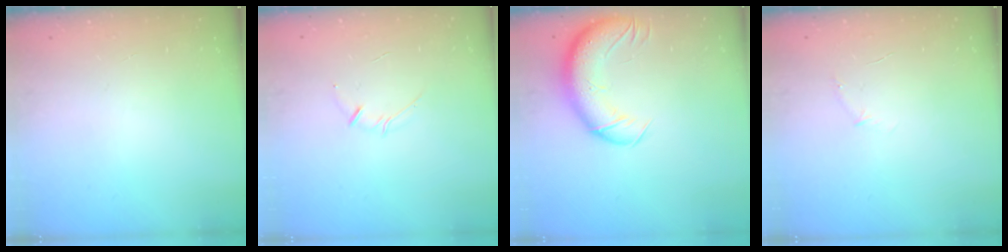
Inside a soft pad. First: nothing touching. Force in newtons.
{"total": 3.3, "press": 3.2, "slide": 0.6}
{"total": 13.3, "press": 12.8, "slide": 3.6}
{"total": 3.7, "press": 3.6, "slide": 1.0}